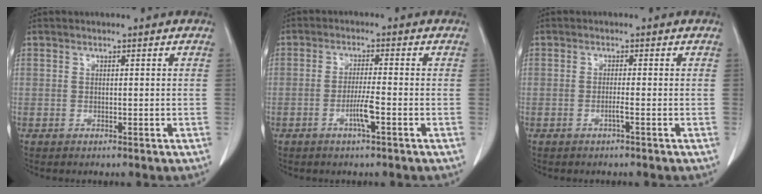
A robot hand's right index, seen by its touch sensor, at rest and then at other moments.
{"total": 3.8, "force": [-1.6, -0.2, 3.4], "torque": [-0.066, -0.005, -0.034]}
{"total": 1.2, "force": [-0.6, -0.3, 1.0], "torque": [-0.016, 0.000, -0.014]}